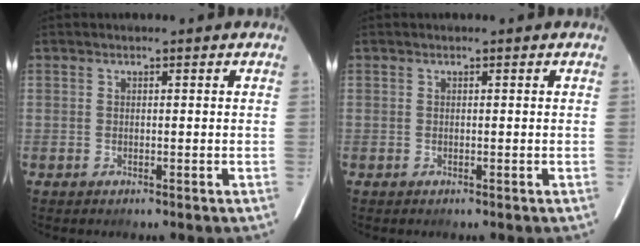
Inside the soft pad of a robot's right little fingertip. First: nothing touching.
{"total": 0.0}